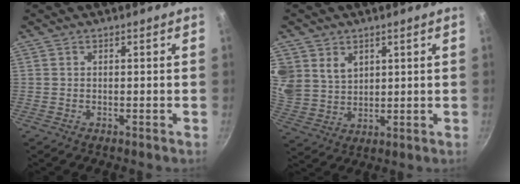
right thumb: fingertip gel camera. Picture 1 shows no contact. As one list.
[{"total": 11.8, "force": [5.3, 9.2, 5.1], "torque": [-0.104, -0.010, 0.120]}]